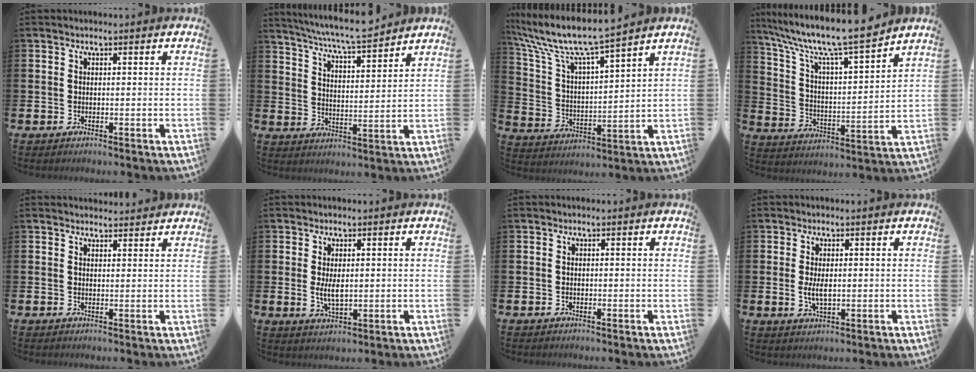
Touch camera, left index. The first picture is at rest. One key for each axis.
{"total": 7.2, "fx": 6.9, "fy": 0.0, "fz": 2.1, "tx": -0.067, "ty": -0.043, "tz": 0.123}
{"total": 8.7, "fx": 7.9, "fy": 0.7, "fz": 3.5, "tx": -0.107, "ty": -0.050, "tz": 0.132}
{"total": 10.3, "fx": 9.2, "fy": 0.6, "fz": 4.6, "tx": -0.120, "ty": -0.064, "tz": 0.152}
{"total": 2.0, "fx": 2.0, "fy": 0.4, "fz": -0.1, "tx": 0.011, "ty": -0.012, "tz": 0.033}
{"total": 3.2, "fx": 0.4, "fy": 1.5, "fz": 2.8, "tx": -0.045, "ty": -0.001, "tz": 0.004}
{"total": 0.0}
{"total": 2.8, "fx": 0.1, "fy": 1.3, "fz": 2.5, "tx": -0.038, "ty": -0.001, "tz": -0.002}